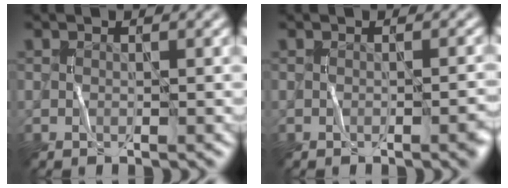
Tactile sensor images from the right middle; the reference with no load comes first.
{"total": 2.6, "force": [-0.8, 0.9, 2.4], "torque": [-0.013, 0.007, -0.007]}